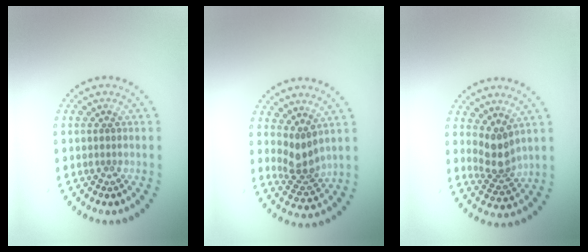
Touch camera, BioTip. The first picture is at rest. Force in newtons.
{"total": 2.8, "press": 2.1, "slide": 1.9}
{"total": 2.9, "press": 2.3, "slide": 1.8}